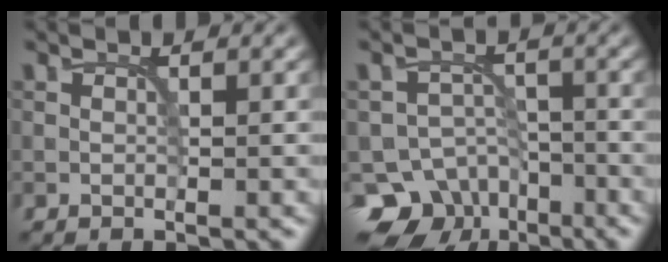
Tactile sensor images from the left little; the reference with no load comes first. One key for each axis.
{"total": 6.9, "fx": -4.4, "fy": 4.9, "fz": 1.9, "tx": -0.009, "ty": -0.012, "tz": -0.073}